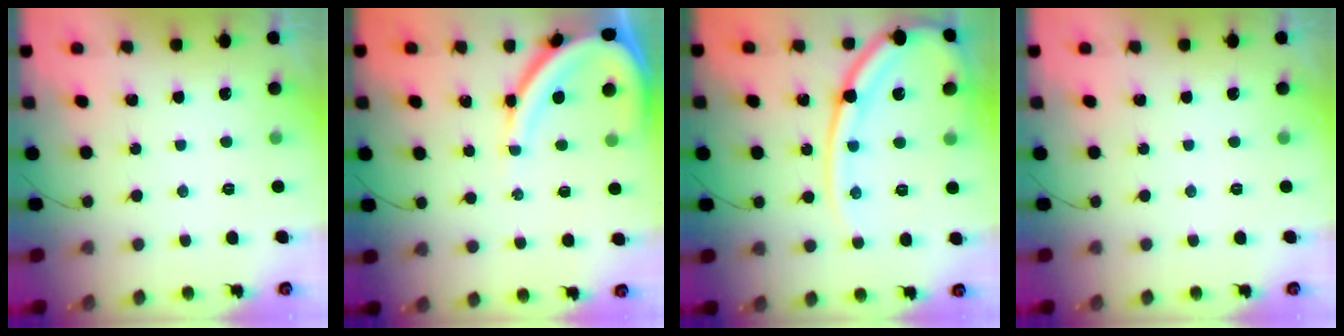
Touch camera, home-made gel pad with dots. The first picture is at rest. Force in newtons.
{"total": 11.1, "press": 11.1, "slide": 1.0}
{"total": 15.4, "press": 15.3, "slide": 1.6}
{"total": 0.0}